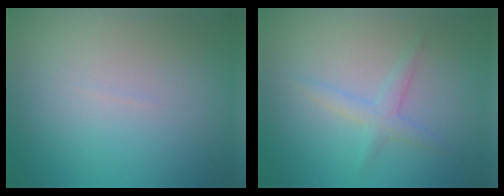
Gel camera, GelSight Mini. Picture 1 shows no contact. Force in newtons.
{"total": 1.8, "press": 1.8, "slide": 0.1}